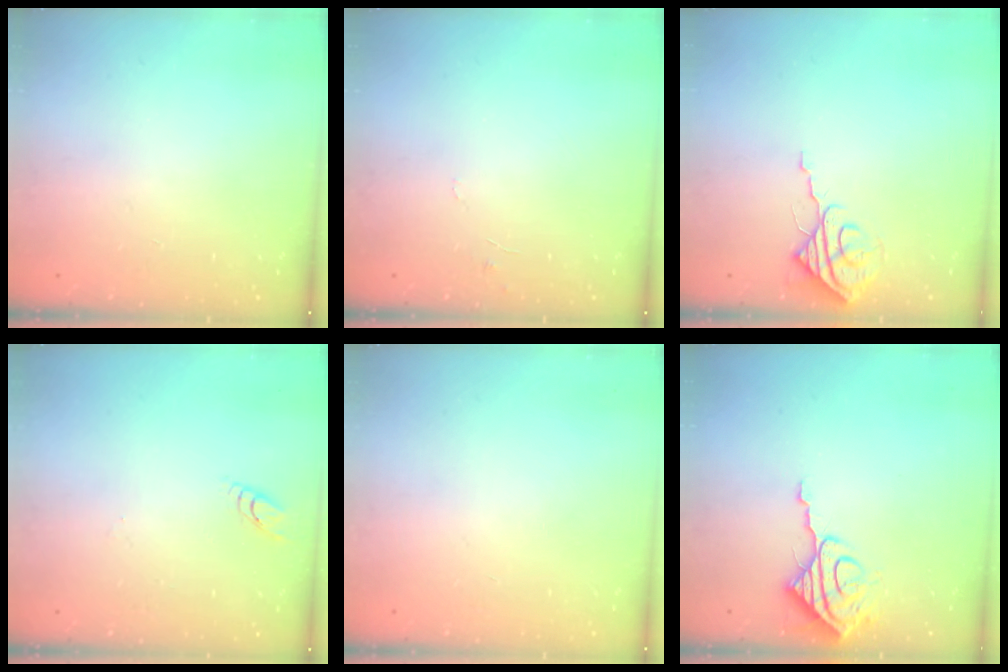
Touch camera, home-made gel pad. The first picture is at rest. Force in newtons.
{"total": 4.2, "press": 4.2, "slide": 0.4}
{"total": 7.7, "press": 7.7, "slide": 0.3}
{"total": 2.8, "press": 2.8, "slide": 0.2}
{"total": 0.0}
{"total": 8.7, "press": 8.7, "slide": 0.5}